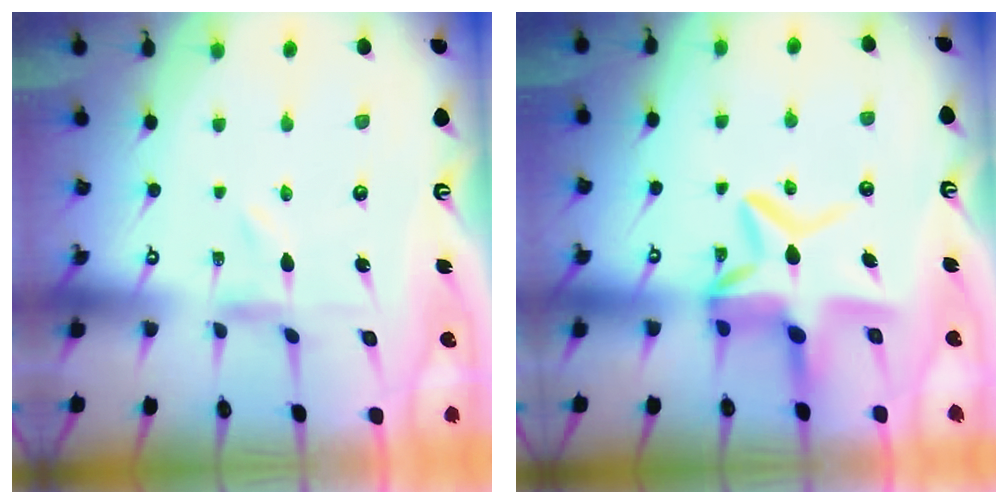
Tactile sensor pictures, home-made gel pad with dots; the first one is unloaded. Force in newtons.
{"total": 13.1, "press": 13.0, "slide": 1.4}